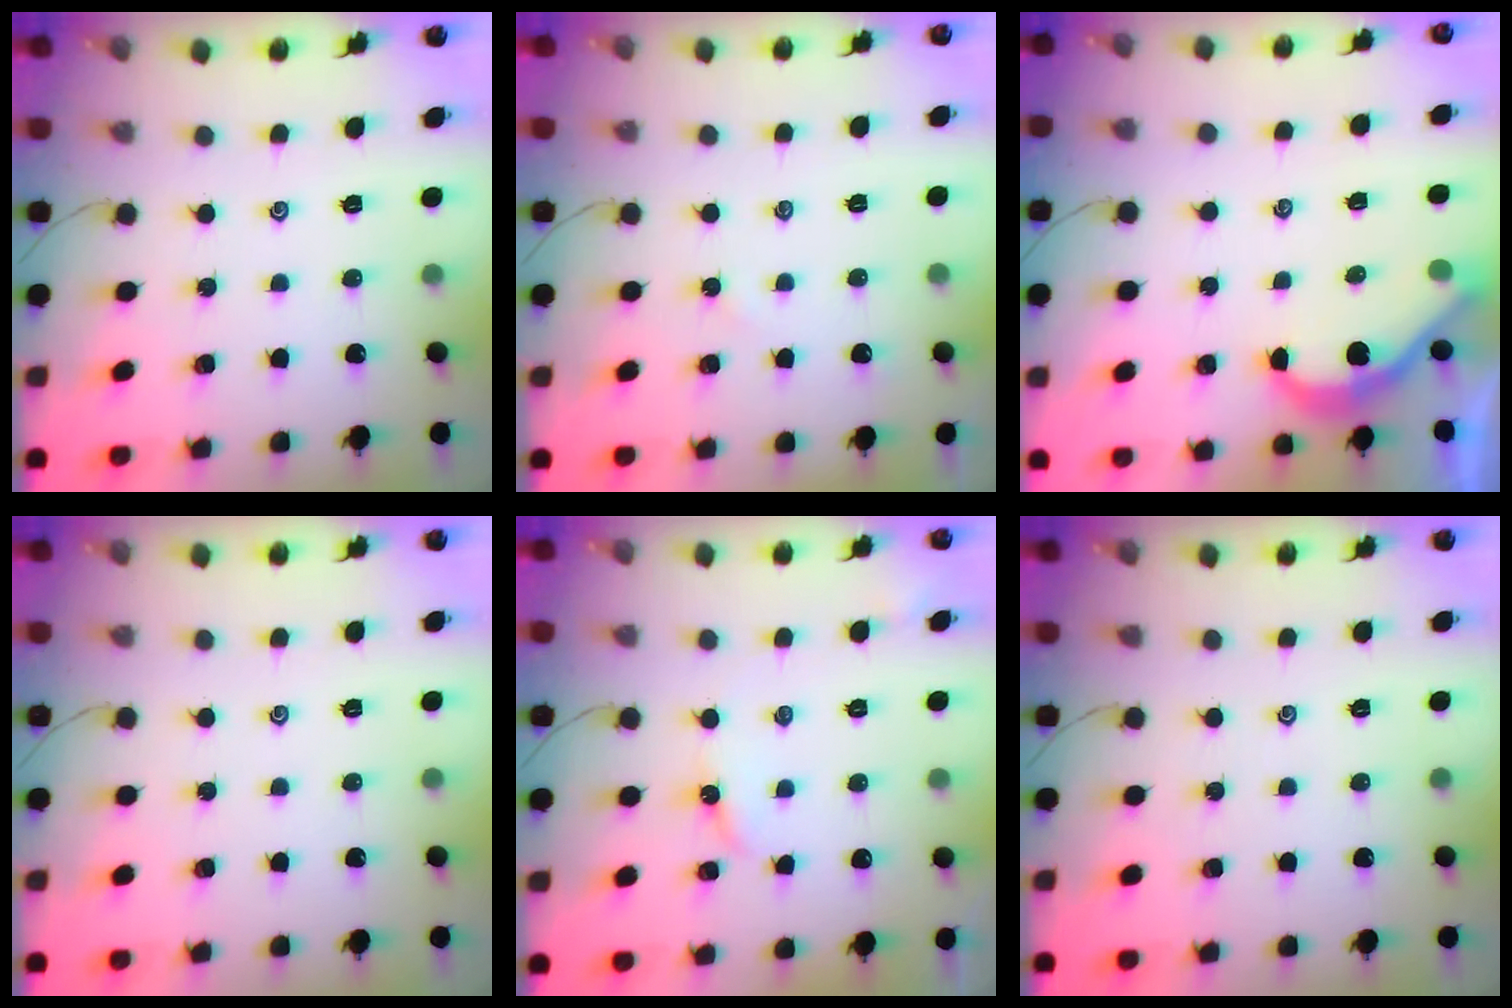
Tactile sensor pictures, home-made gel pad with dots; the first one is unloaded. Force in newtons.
{"total": 2.4, "press": 2.4, "slide": 0.3}
{"total": 5.3, "press": 5.3, "slide": 0.2}
{"total": 0.0}
{"total": 3.6, "press": 3.5, "slide": 0.3}
{"total": 0.0}